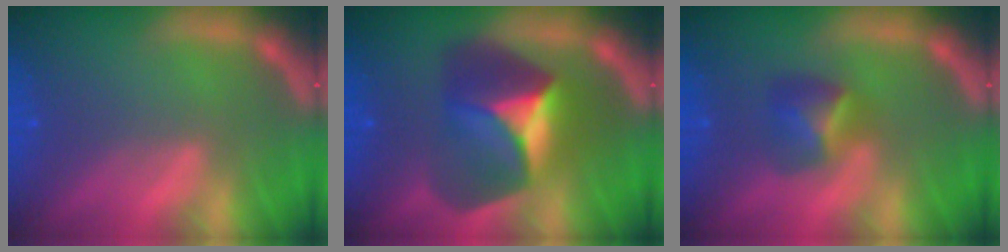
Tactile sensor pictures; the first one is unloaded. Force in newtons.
{"total": 7.9}
{"total": 2.9}